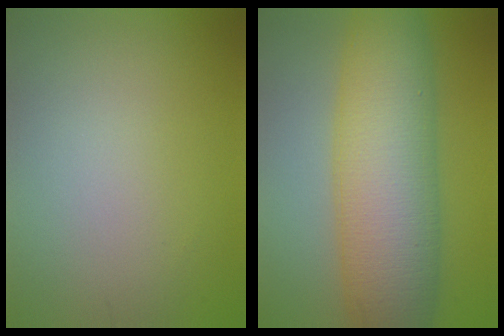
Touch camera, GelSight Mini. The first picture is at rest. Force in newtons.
{"total": 11.4, "press": 11.4, "slide": 0.1}